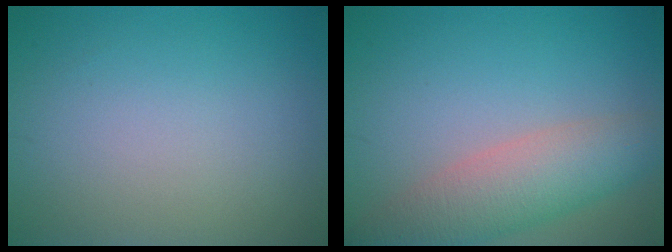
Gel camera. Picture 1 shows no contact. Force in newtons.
{"total": 5.7, "press": 5.6, "slide": 0.1}